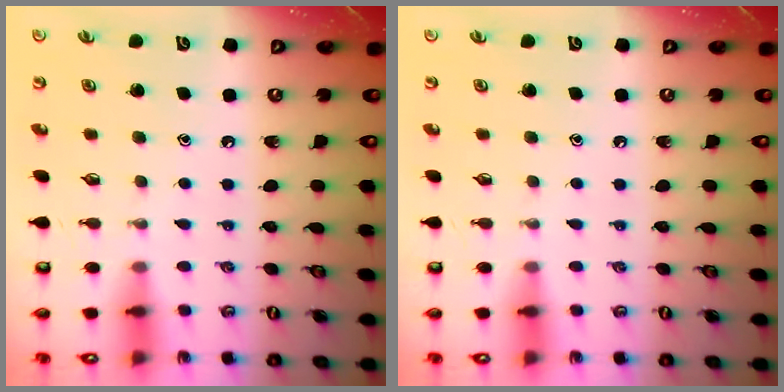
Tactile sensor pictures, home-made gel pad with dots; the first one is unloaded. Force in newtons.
{"total": 0.0}